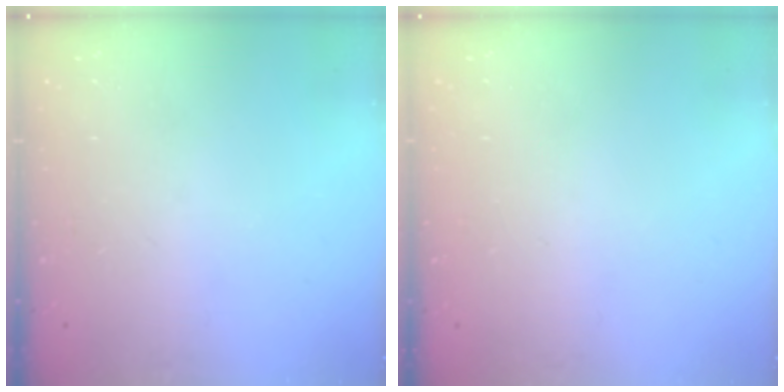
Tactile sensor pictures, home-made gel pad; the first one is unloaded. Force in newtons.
{"total": 1.8, "press": 1.8, "slide": 0.1}